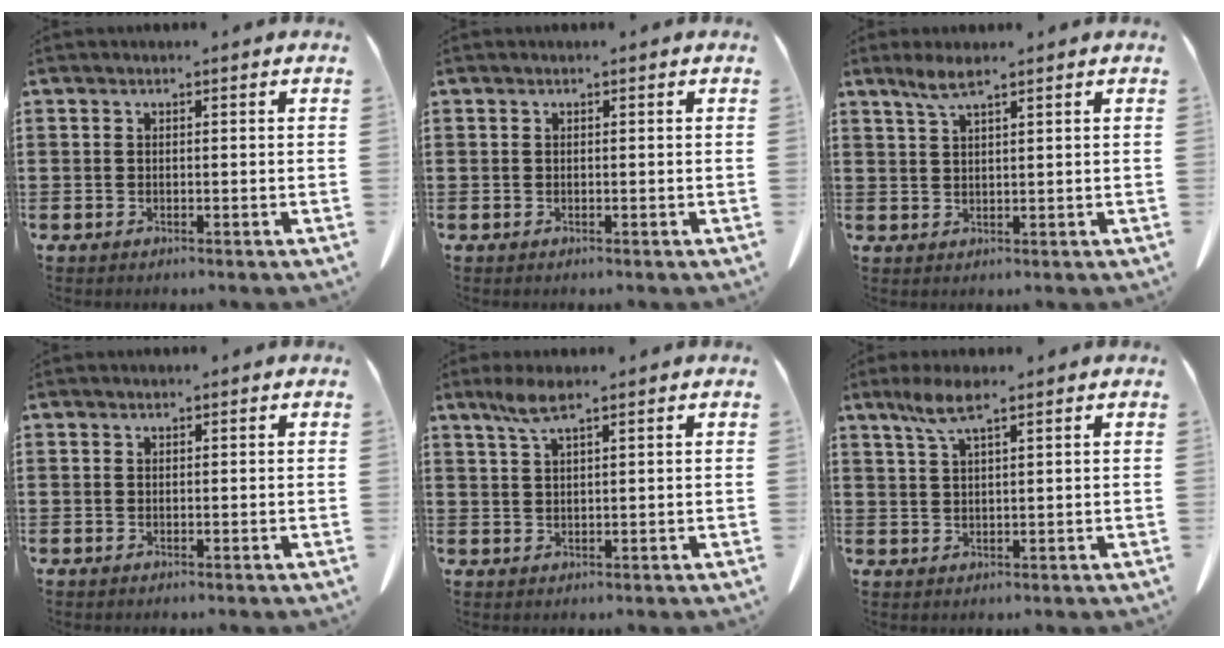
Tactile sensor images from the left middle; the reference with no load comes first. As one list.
[{"total": 0.0}, {"total": 3.2, "force": [2.2, 0.3, 2.3], "torque": [-0.050, 0.003, 0.039]}, {"total": 0.0}, {"total": 3.9, "force": [2.4, 0.6, 2.9], "torque": [-0.065, 0.003, 0.043]}, {"total": 4.8, "force": [2.9, 0.8, 3.7], "torque": [-0.080, 0.004, 0.051]}]